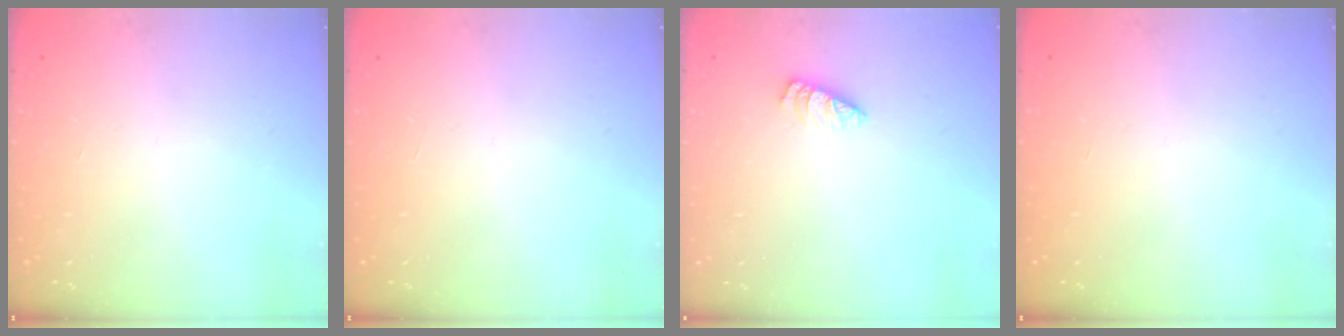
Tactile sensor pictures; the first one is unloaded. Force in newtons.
{"total": 0.0}
{"total": 1.1, "press": 1.1, "slide": 0.1}
{"total": 0.0}